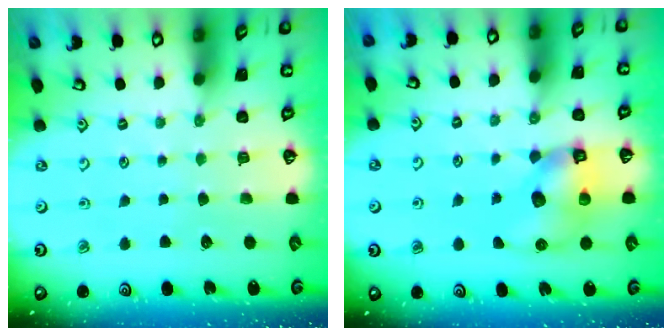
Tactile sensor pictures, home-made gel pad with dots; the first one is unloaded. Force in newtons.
{"total": 9.9, "press": 9.8, "slide": 1.7}